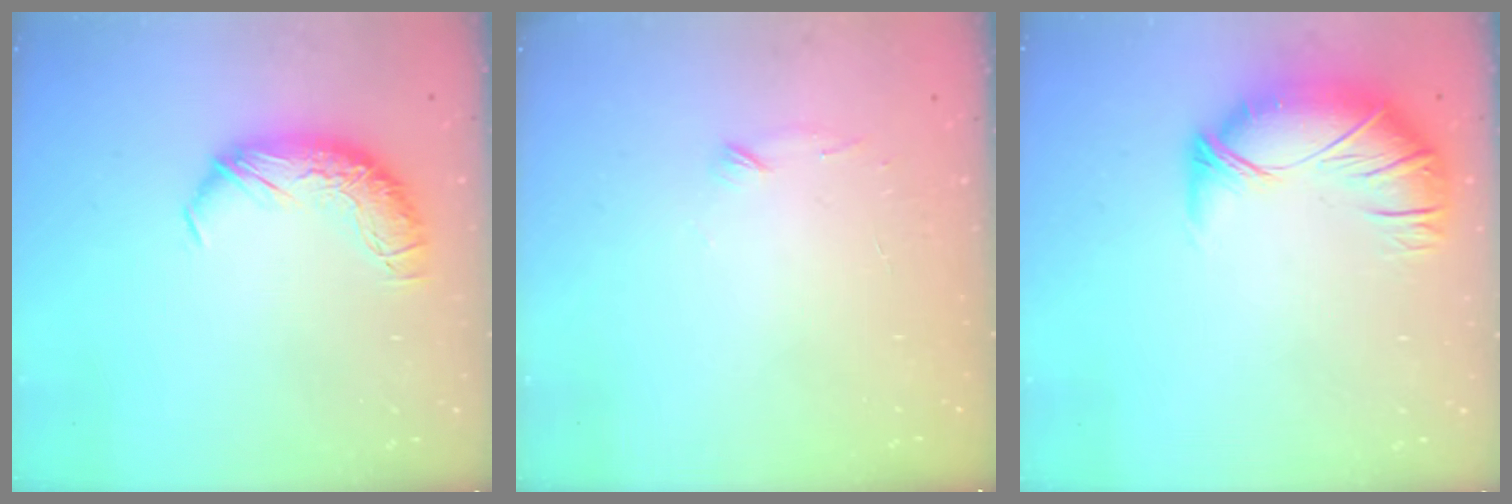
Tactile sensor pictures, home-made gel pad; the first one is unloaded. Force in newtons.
{"total": 7.9, "press": 7.9, "slide": 0.7}
{"total": 2.7, "press": 1.1, "slide": 2.5}